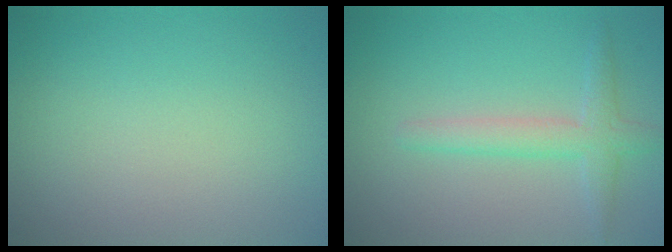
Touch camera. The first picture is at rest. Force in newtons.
{"total": 2.7, "press": 2.7, "slide": 0.1}